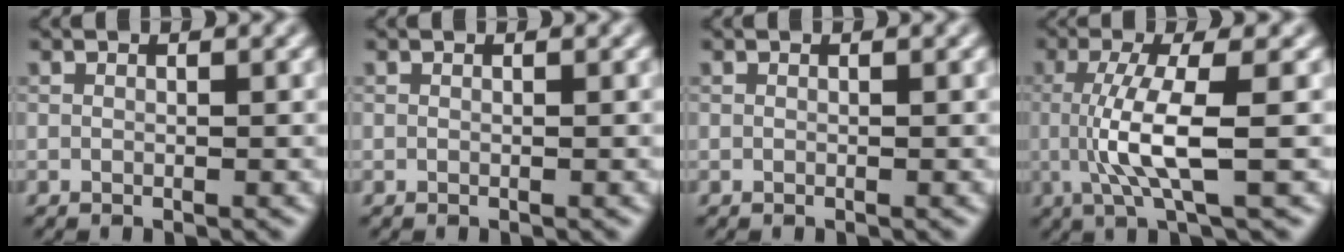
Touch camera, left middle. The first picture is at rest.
{"total": 0.0}
{"total": 0.0}
{"total": 5.9, "force": [-0.4, 1.3, 5.7], "torque": [-0.117, -0.006, -0.006]}